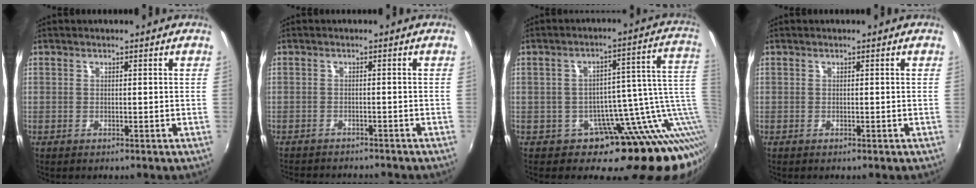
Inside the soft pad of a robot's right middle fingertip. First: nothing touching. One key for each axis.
{"total": 6.3, "fx": -5.9, "fy": 1.4, "fz": 1.9, "tx": -0.050, "ty": -0.016, "tz": -0.087}
{"total": 16.0, "fx": -5.6, "fy": 9.1, "fz": 11.9, "tx": -0.147, "ty": -0.003, "tz": -0.075}
{"total": 0.0}